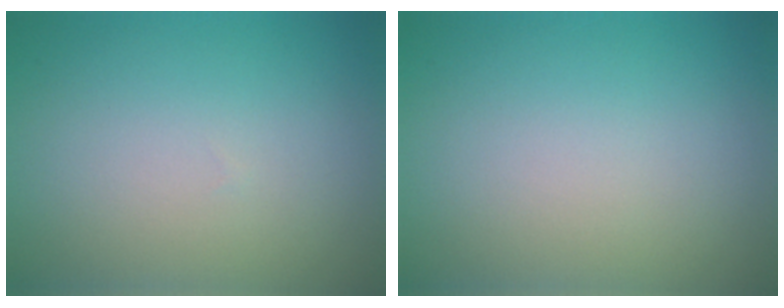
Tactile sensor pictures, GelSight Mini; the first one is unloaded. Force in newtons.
{"total": 0.0}